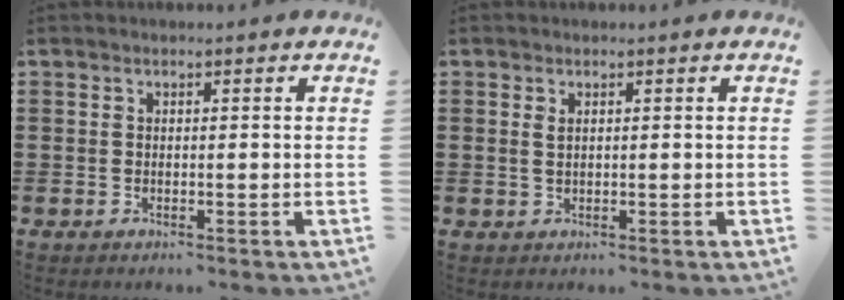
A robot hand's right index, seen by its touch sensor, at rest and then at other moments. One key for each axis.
{"total": 1.0, "fx": 0.4, "fy": 0.5, "fz": 0.8, "tx": -0.018, "ty": 0.003, "tz": 0.007}